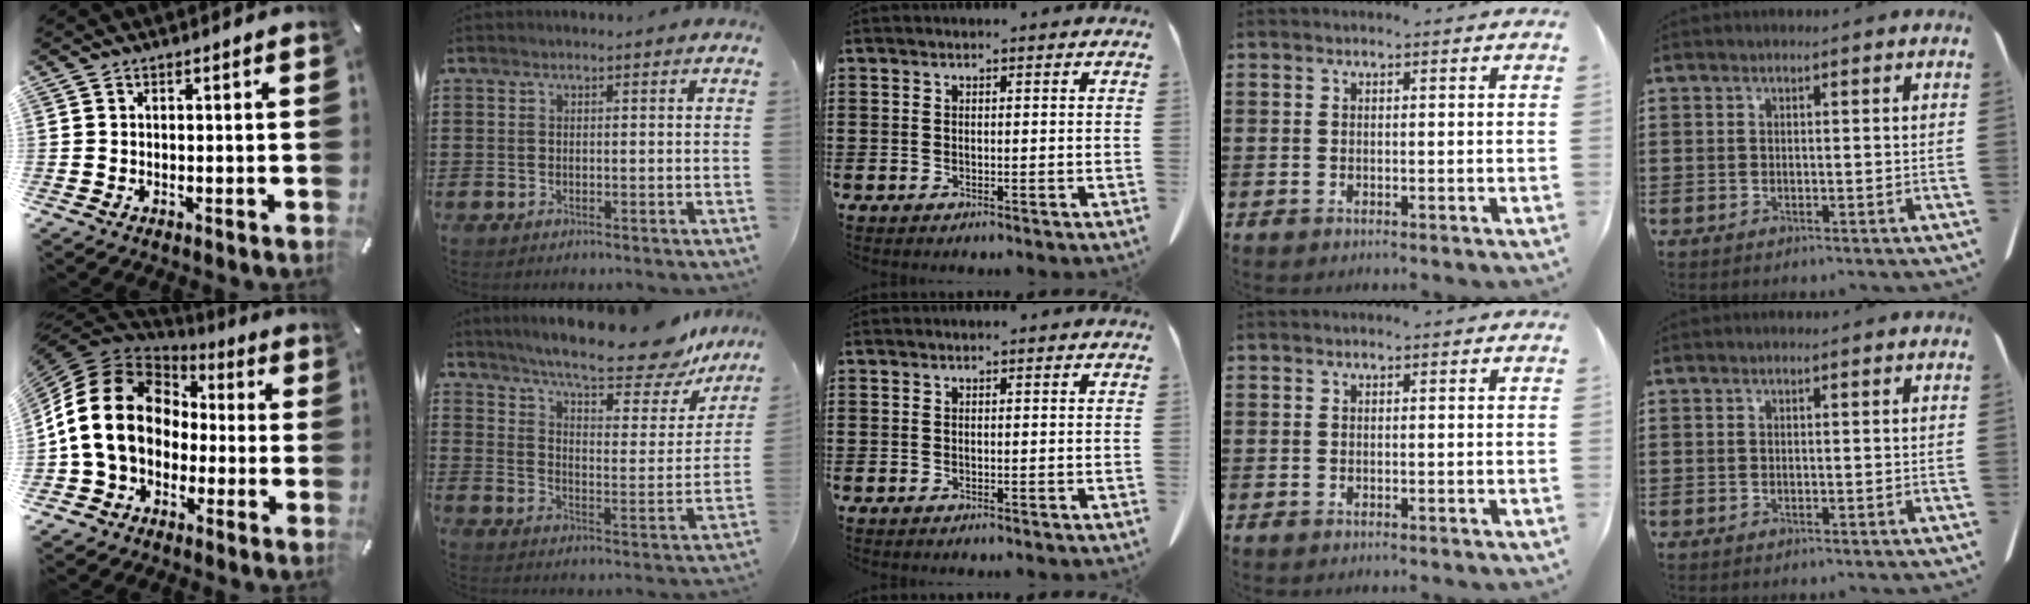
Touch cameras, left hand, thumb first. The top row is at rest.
{"thumb": {"total": 16.6, "force": [-1.4, 13.9, 8.9], "torque": [-0.202, 0.027, -0.027]}, "index": {"total": 13.4, "force": [11.3, 1.4, 7.0], "torque": [-0.133, -0.068, 0.189]}}